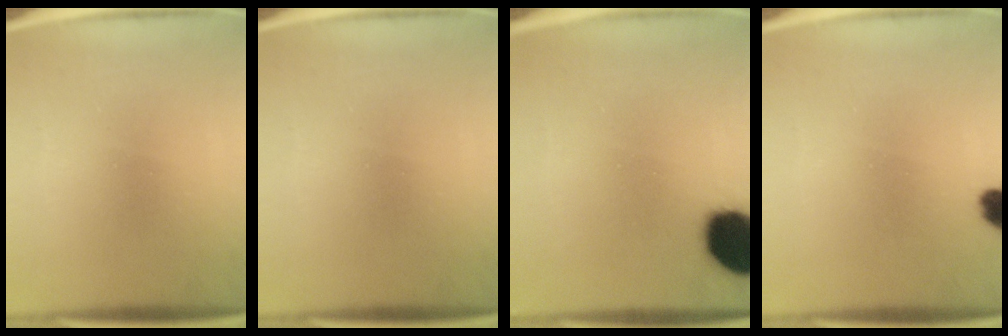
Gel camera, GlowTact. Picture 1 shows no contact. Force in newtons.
{"total": 0.0}
{"total": 16.3}
{"total": 5.4}